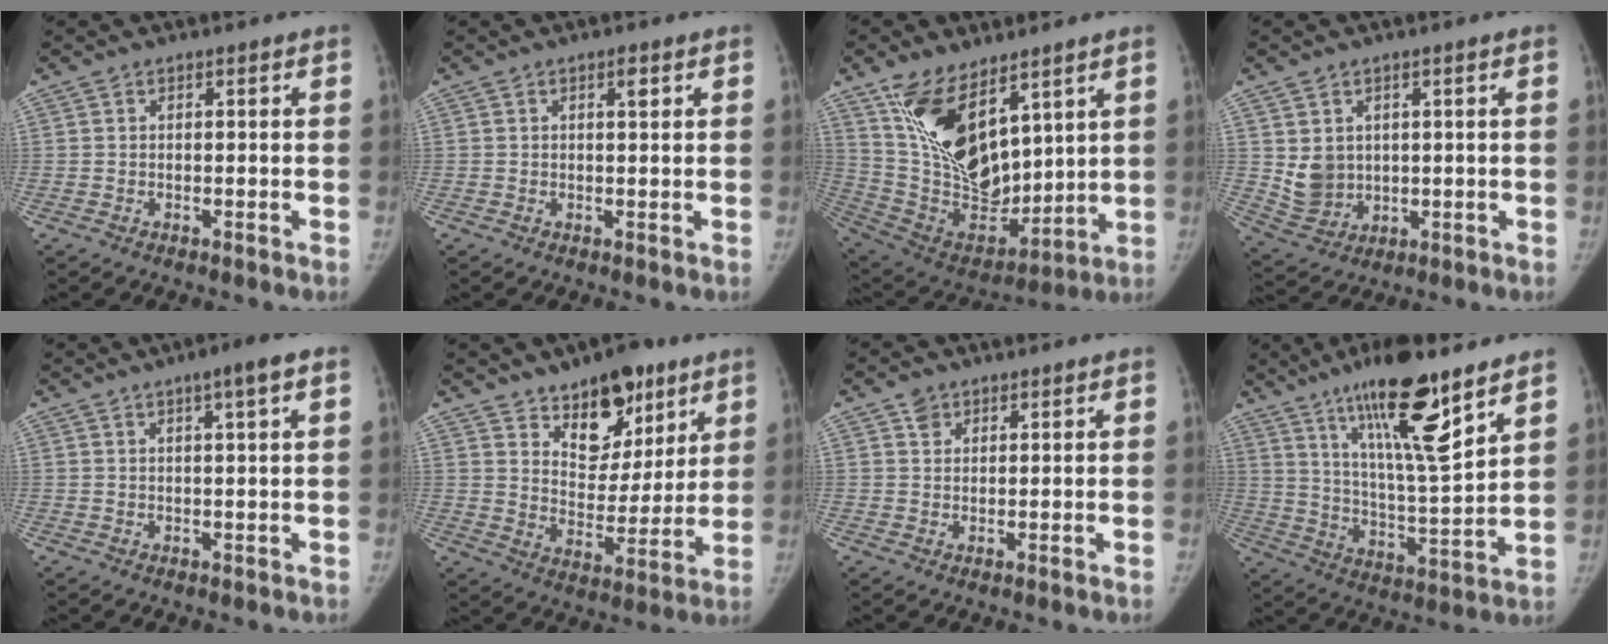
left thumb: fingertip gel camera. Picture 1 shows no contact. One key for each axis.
{"total": 1.5, "fx": 0.8, "fy": 0.5, "fz": 1.3, "tx": -0.014, "ty": -0.001, "tz": 0.010}
{"total": 20.4, "fx": 10.4, "fy": 10.6, "fz": 14.0, "tx": -0.216, "ty": -0.057, "tz": 0.216}
{"total": 6.4, "fx": 1.4, "fy": 5.4, "fz": 3.1, "tx": -0.039, "ty": -0.017, "tz": 0.049}
{"total": 4.9, "fx": 2.4, "fy": 0.5, "fz": 4.2, "tx": -0.061, "ty": 0.003, "tz": 0.033}
{"total": 14.6, "fx": 9.5, "fy": 8.1, "fz": 7.6, "tx": -0.066, "ty": -0.064, "tz": 0.156}
{"total": 2.6, "fx": 1.7, "fy": 1.9, "fz": 0.6, "tx": 0.005, "ty": -0.010, "tz": 0.027}
{"total": 18.7, "fx": 12.1, "fy": 3.1, "fz": 13.9, "tx": -0.220, "ty": -0.070, "tz": 0.214}